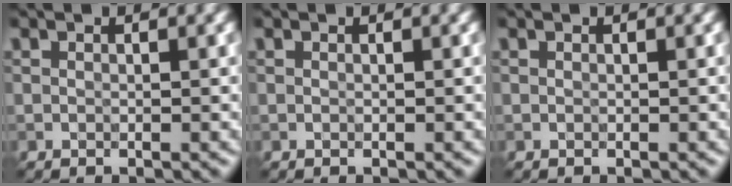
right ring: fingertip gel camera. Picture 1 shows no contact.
{"total": 0.0}
{"total": 0.0}